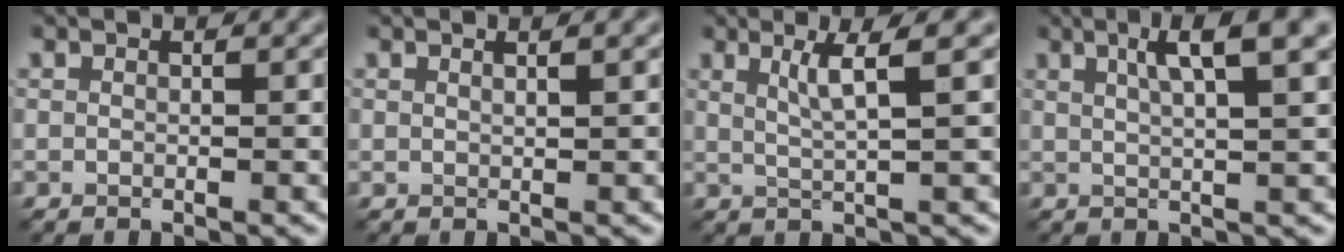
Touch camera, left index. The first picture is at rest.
{"total": 1.0, "force": [0.7, 0.3, 0.6], "torque": [-0.005, 0.001, 0.006]}
{"total": 3.3, "force": [1.4, 0.5, 3.0], "torque": [-0.045, 0.000, 0.025]}
{"total": 5.7, "force": [2.8, 1.2, 4.8], "torque": [-0.057, 0.011, 0.036]}